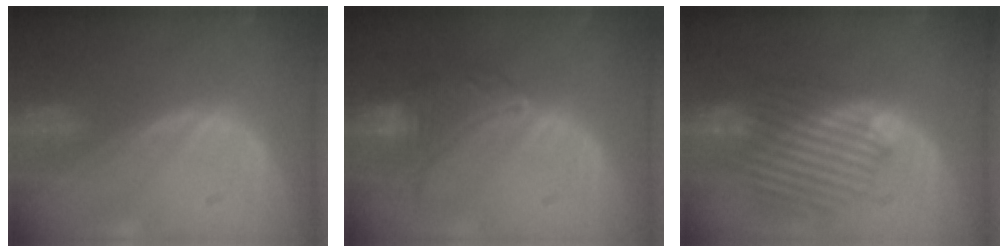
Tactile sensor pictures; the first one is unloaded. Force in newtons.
{"total": 6.9, "press": 6.8, "slide": 1.2}
{"total": 9.5, "press": 9.3, "slide": 2.1}